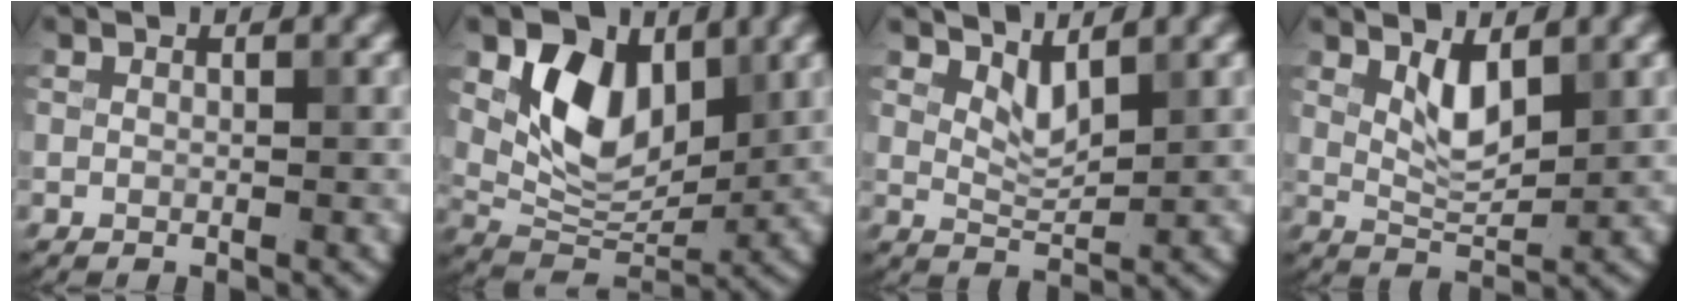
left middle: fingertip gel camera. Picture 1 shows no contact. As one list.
[{"total": 7.8, "force": [2.8, 5.1, 5.2], "torque": [-0.091, -0.009, 0.049]}, {"total": 2.3, "force": [1.6, 0.7, 1.4], "torque": [-0.030, -0.011, 0.034]}, {"total": 3.2, "force": [1.4, 1.3, 2.6], "torque": [-0.050, -0.004, 0.029]}]